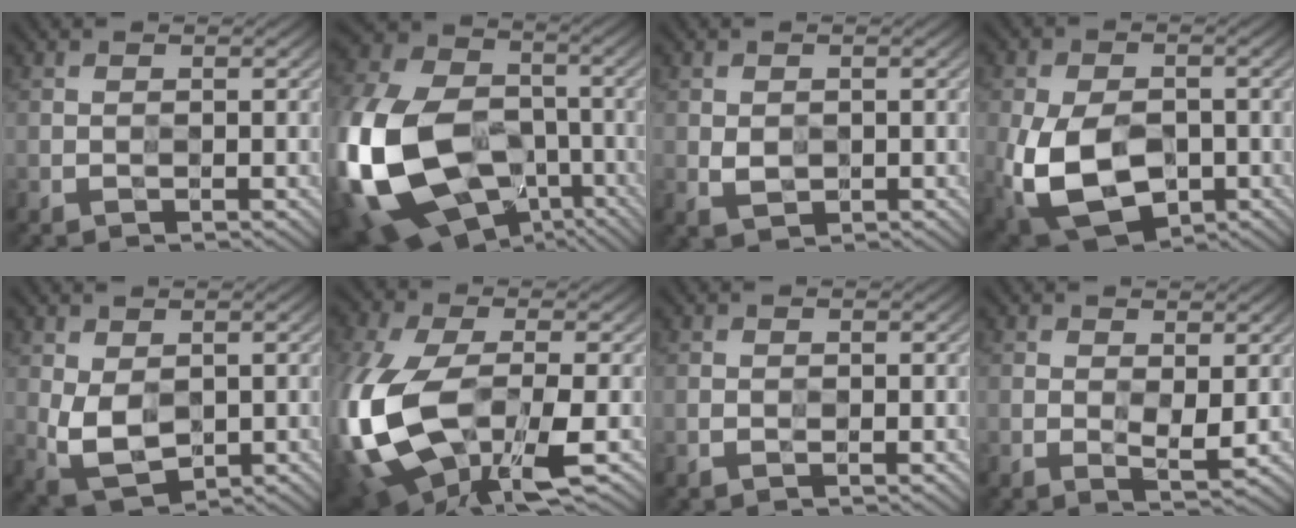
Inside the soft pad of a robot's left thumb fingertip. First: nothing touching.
{"total": 20.2, "force": [-6.3, 14.7, 12.4], "torque": [-0.330, -0.039, -0.109]}
{"total": 1.3, "force": [0.7, 1.1, 0.1], "torque": [-0.004, 0.001, 0.017]}
{"total": 10.9, "force": [-2.8, 7.3, 7.6], "torque": [-0.177, -0.025, -0.048]}
{"total": 4.1, "force": [0.8, 2.9, 2.8], "torque": [-0.075, -0.004, 0.019]}
{"total": 15.5, "force": [-4.5, 8.2, 12.3], "torque": [-0.323, -0.027, -0.078]}
{"total": 0.0}
{"total": 2.9, "force": [0.4, 1.5, 2.4], "torque": [-0.042, 0.000, 0.011]}